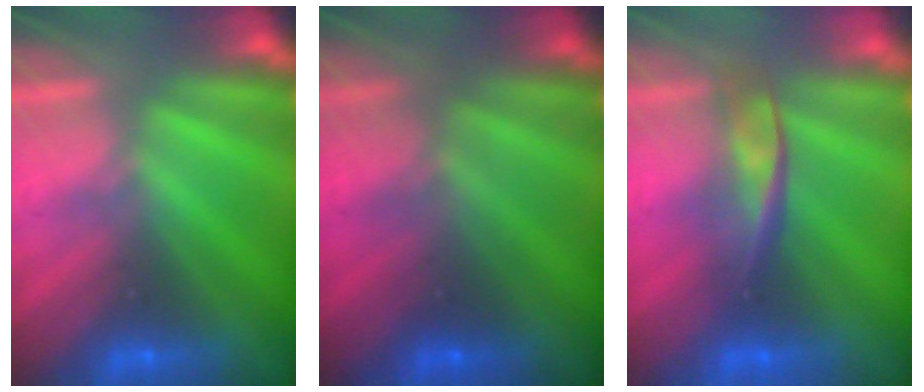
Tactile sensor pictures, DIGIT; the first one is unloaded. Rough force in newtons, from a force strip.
{"total": 1.9}
{"total": 2.3}